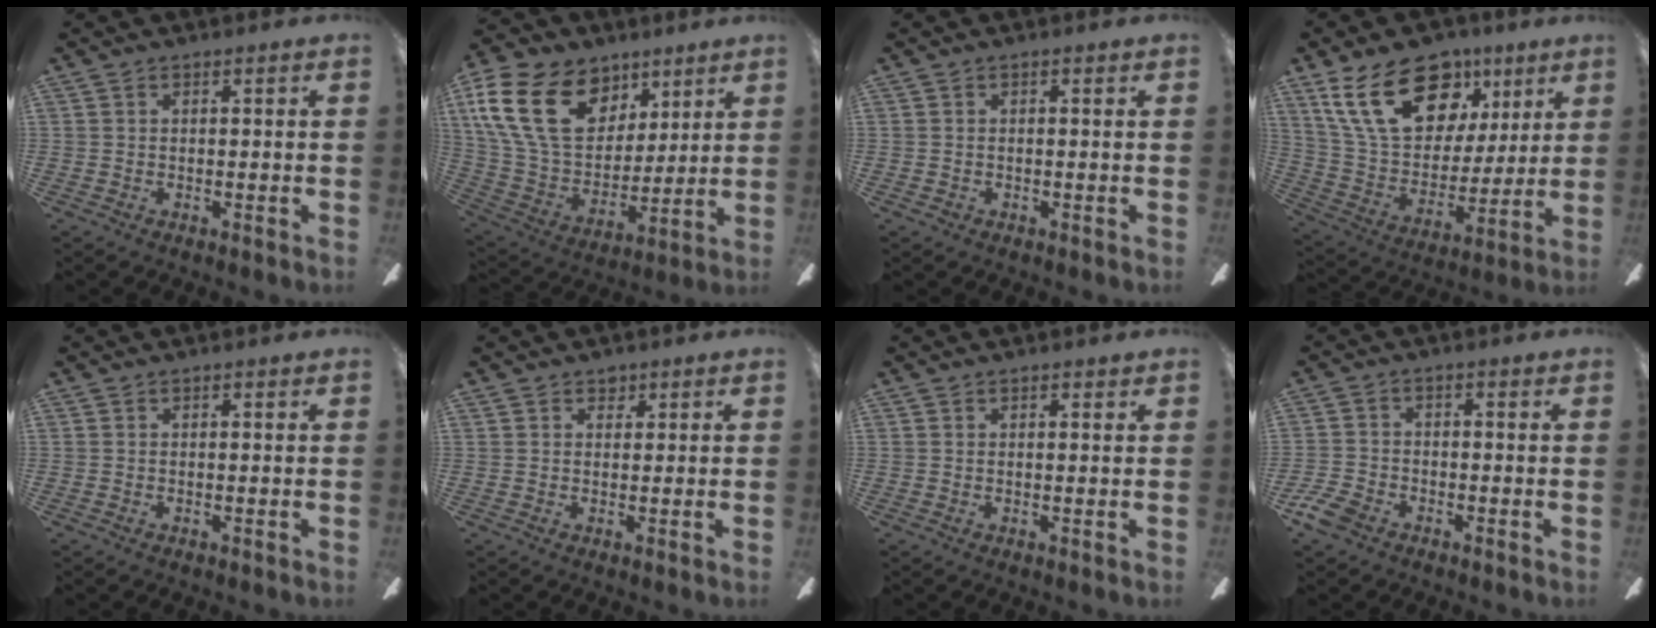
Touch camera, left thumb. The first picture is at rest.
{"total": 23.3, "force": [10.6, 15.8, 13.5], "torque": [-0.276, -0.036, 0.193]}
{"total": 0.6, "force": [-0.2, 0.5, 0.1], "torque": [-0.001, 0.005, -0.006]}
{"total": 25.1, "force": [12.5, 15.4, 15.3], "torque": [-0.262, -0.052, 0.228]}
{"total": 0.0}
{"total": 2.1, "force": [1.5, 1.4, 0.2], "torque": [0.009, -0.005, 0.025]}
{"total": 0.9, "force": [0.8, 0.2, 0.4], "torque": [-0.003, -0.001, 0.012]}
{"total": 5.3, "force": [-3.5, 3.0, 2.6], "torque": [-0.068, 0.012, -0.070]}